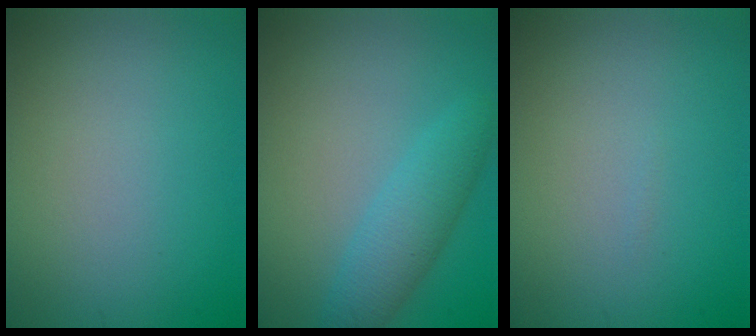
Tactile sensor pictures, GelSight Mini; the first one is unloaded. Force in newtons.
{"total": 3.5, "press": 3.5, "slide": 0.2}
{"total": 0.0}